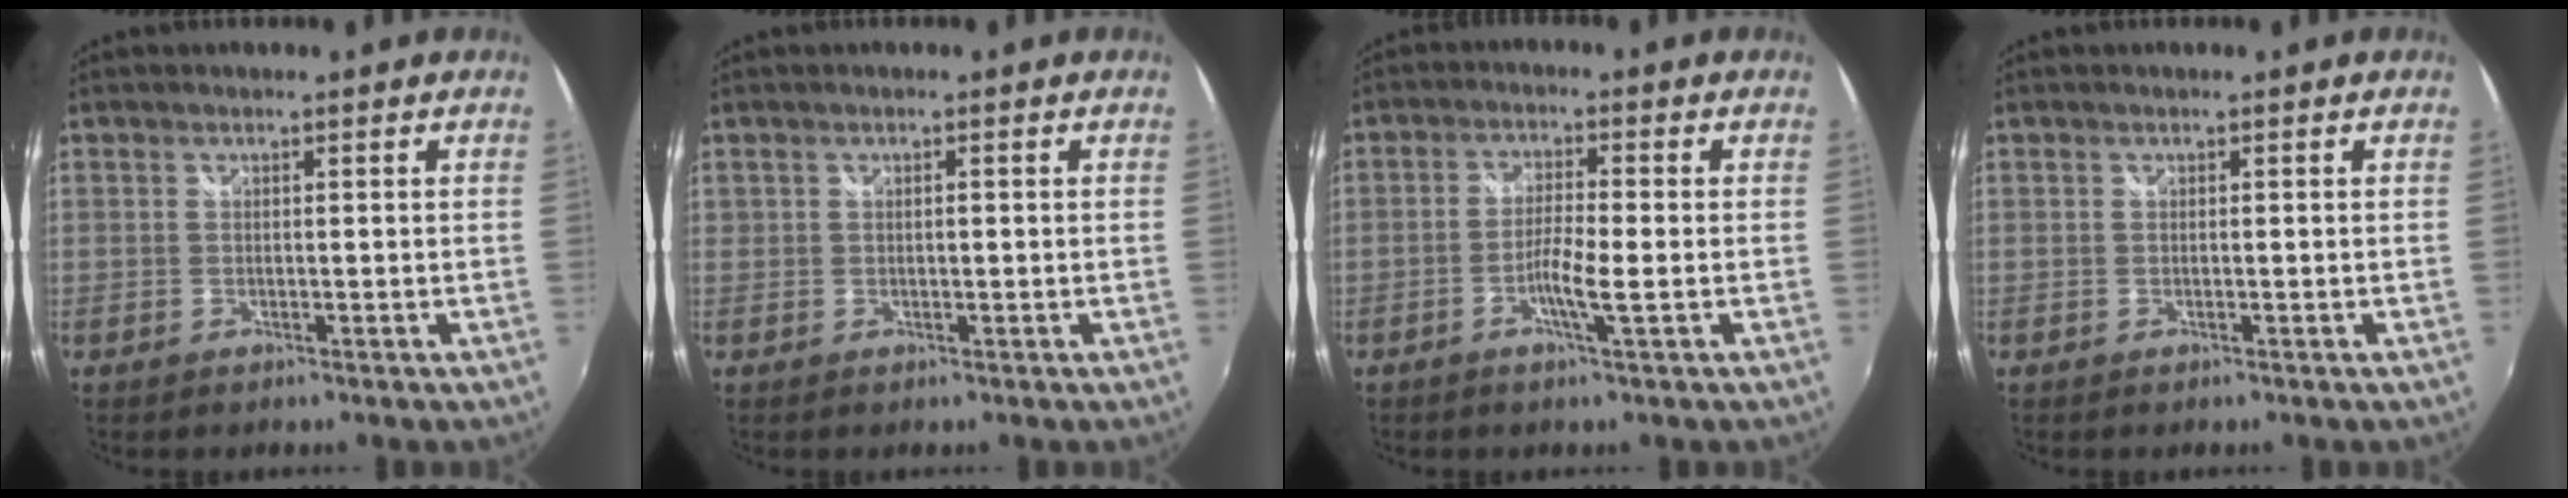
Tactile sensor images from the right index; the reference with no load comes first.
{"total": 0.6, "force": [-0.1, 0.4, 0.4], "torque": [-0.007, 0.002, -0.001]}
{"total": 4.3, "force": [-1.6, -0.1, 4.0], "torque": [-0.083, 0.001, -0.034]}
{"total": 0.0}